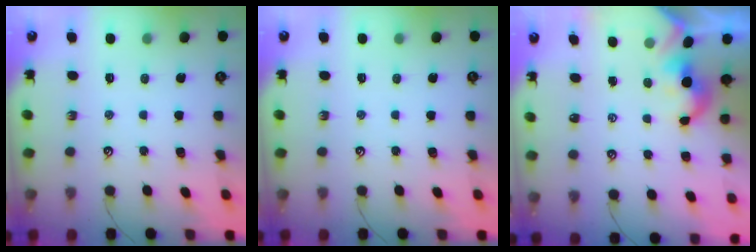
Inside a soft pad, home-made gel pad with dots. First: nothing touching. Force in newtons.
{"total": 0.0}
{"total": 2.2, "press": 2.1, "slide": 0.4}